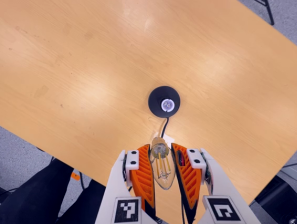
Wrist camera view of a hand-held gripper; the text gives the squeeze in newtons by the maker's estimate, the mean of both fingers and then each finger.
{"total": 23.0, "left": 24.5, "right": 21.5}